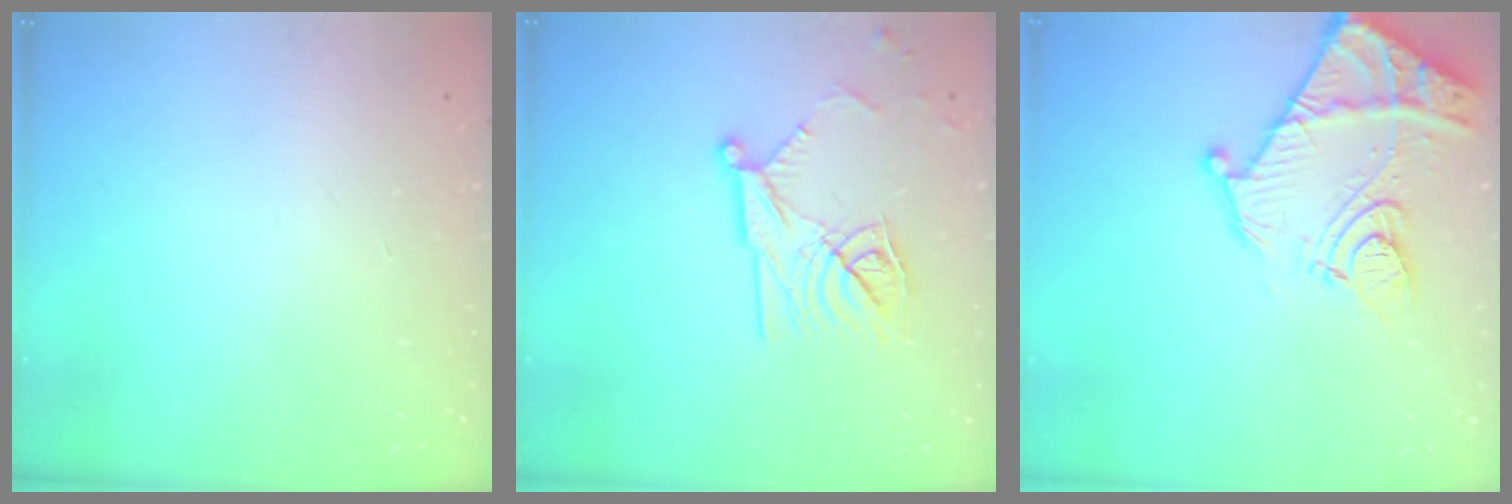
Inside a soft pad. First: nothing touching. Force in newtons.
{"total": 13.5, "press": 13.5, "slide": 0.2}
{"total": 14.3, "press": 14.3, "slide": 1.4}